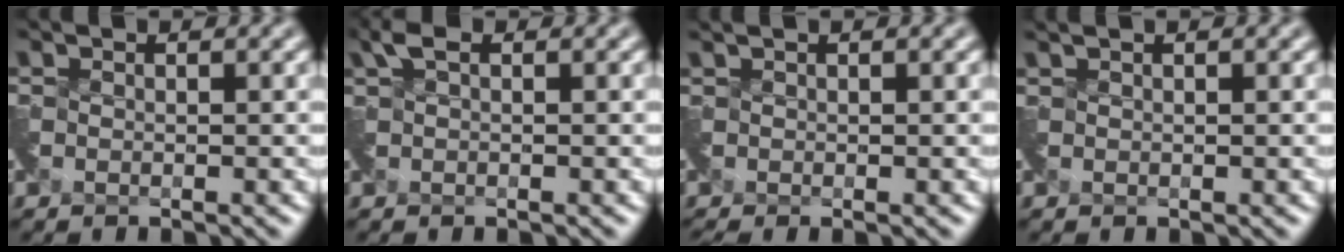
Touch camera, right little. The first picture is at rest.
{"total": 1.0, "force": [0.6, 0.6, 0.5], "torque": [-0.012, 0.003, 0.010]}
{"total": 1.5, "force": [0.3, 0.3, 1.5], "torque": [-0.030, 0.002, 0.004]}
{"total": 1.0, "force": [0.8, 0.1, 0.7], "torque": [-0.013, 0.009, 0.013]}